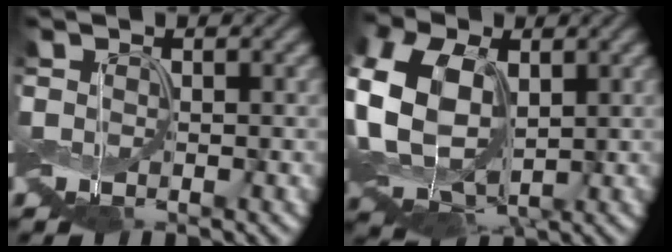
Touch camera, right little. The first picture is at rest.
{"total": 12.1, "force": [1.1, 8.3, 8.7], "torque": [-0.190, -0.003, 0.024]}